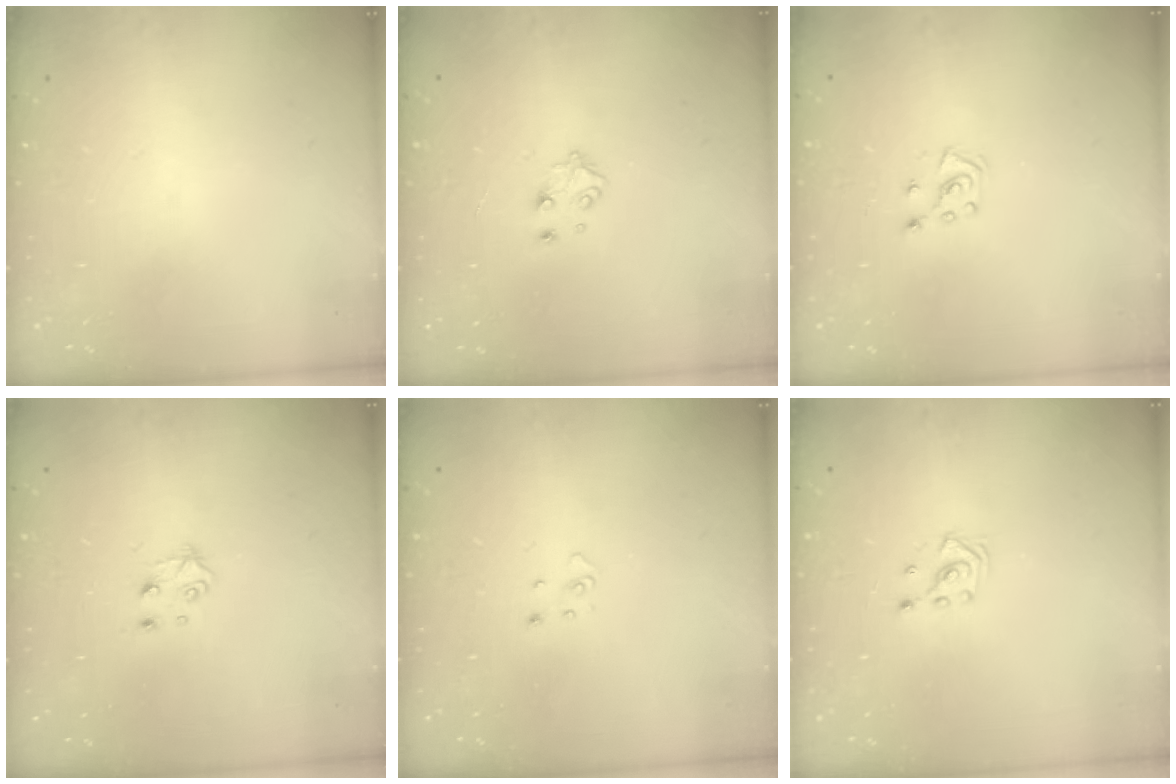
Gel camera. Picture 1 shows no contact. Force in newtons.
{"total": 5.4, "press": 5.4, "slide": 0.4}
{"total": 5.3, "press": 5.3, "slide": 0.5}
{"total": 4.0, "press": 3.9, "slide": 0.4}
{"total": 2.2, "press": 2.2, "slide": 0.2}
{"total": 2.6, "press": 2.6, "slide": 0.3}